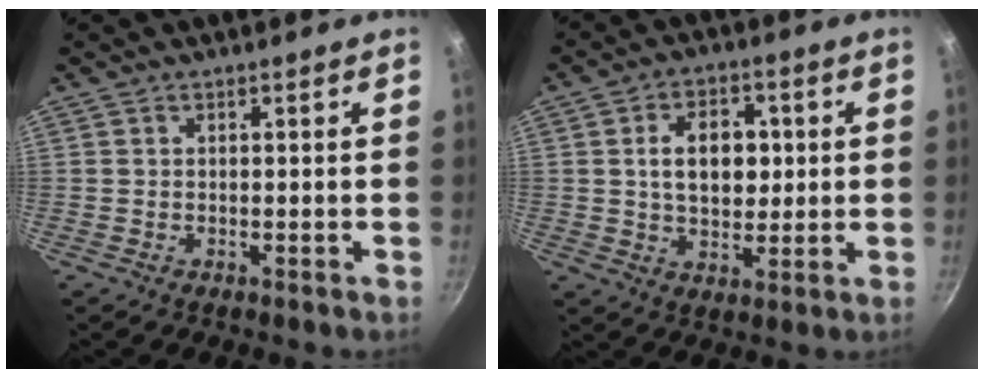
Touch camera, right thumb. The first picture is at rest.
{"total": 10.3, "force": [1.4, 7.0, 7.5], "torque": [-0.091, 0.003, 0.021]}